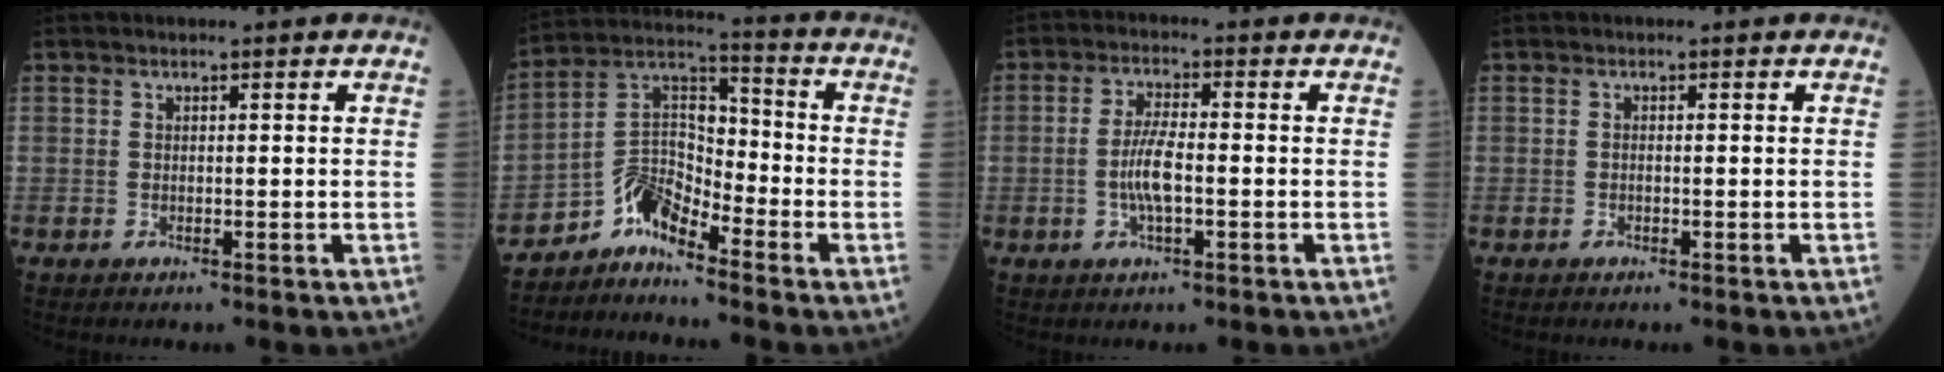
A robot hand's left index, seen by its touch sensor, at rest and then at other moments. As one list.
[{"total": 6.6, "force": [-5.4, 2.3, 2.9], "torque": [-0.059, 0.028, -0.111]}, {"total": 5.0, "force": [-1.0, 1.0, 4.8], "torque": [-0.104, 0.002, -0.020]}, {"total": 0.0}]